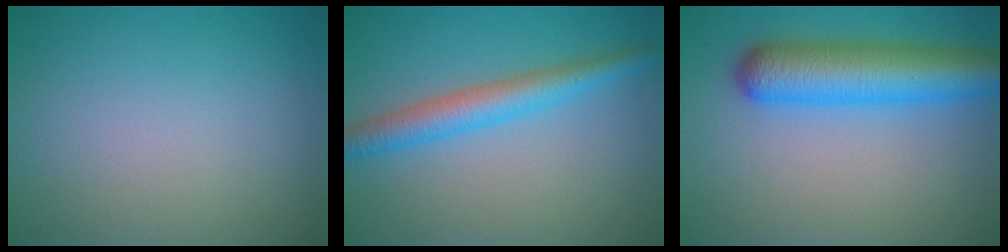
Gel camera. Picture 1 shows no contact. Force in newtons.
{"total": 3.9, "press": 3.9, "slide": 0.2}
{"total": 7.5, "press": 7.5, "slide": 0.2}